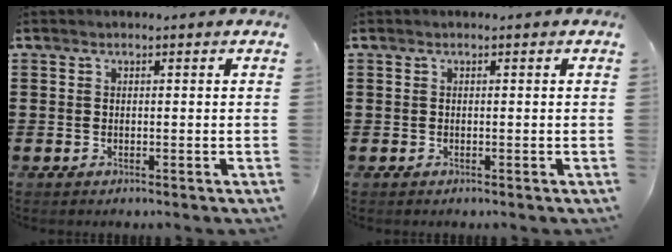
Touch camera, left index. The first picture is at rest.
{"total": 0.0}